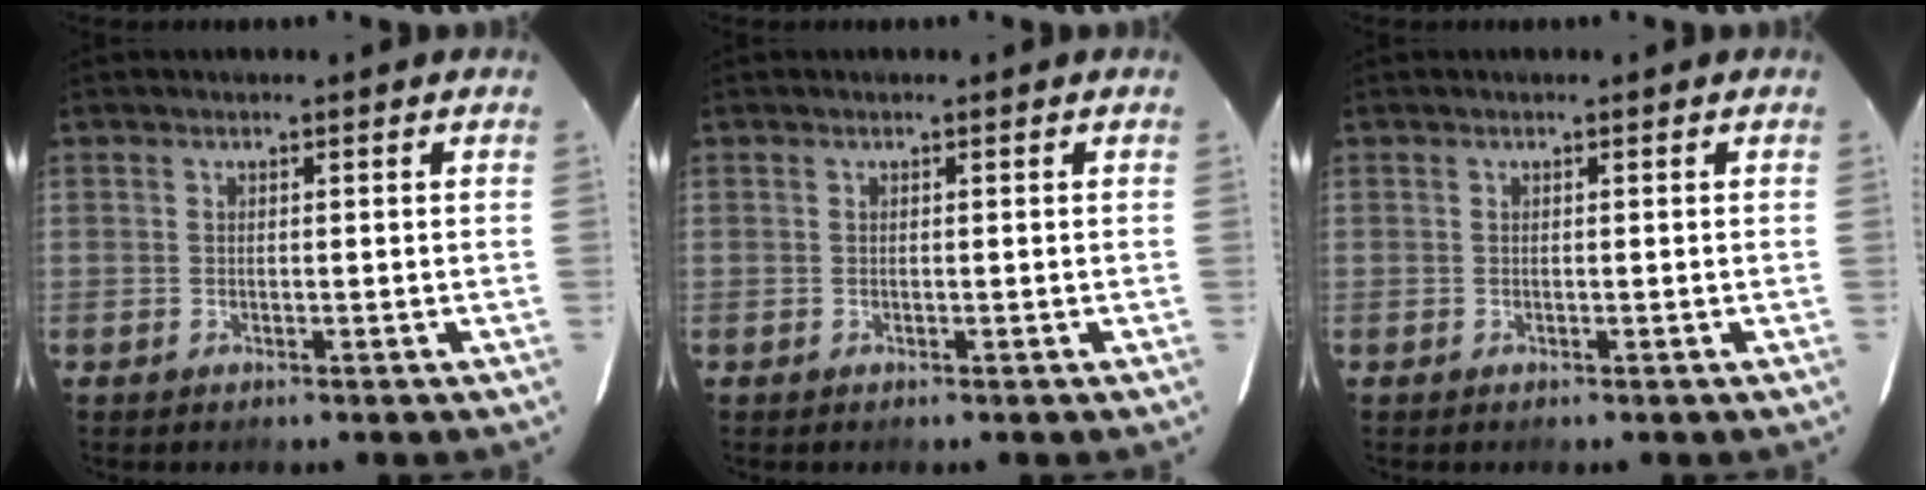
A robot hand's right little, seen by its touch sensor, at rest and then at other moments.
{"total": 0.0}
{"total": 0.0}